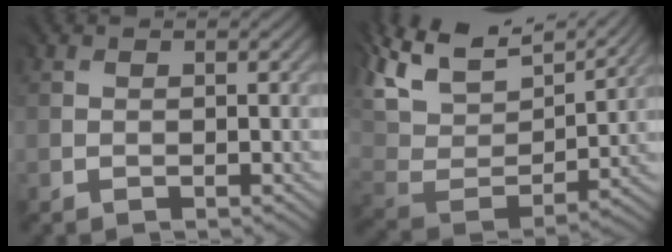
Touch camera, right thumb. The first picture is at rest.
{"total": 14.1, "force": [10.6, 6.0, 7.1], "torque": [-0.191, 0.037, 0.173]}